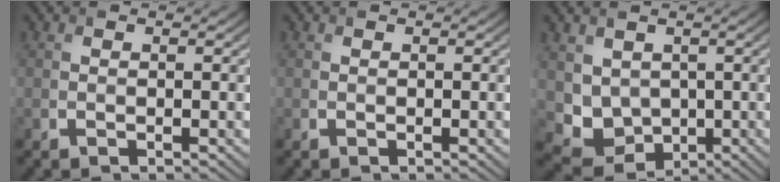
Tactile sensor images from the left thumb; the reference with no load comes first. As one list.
[{"total": 0.0}, {"total": 5.4, "force": [1.0, 4.6, 2.6], "torque": [-0.074, -0.020, 0.025]}]